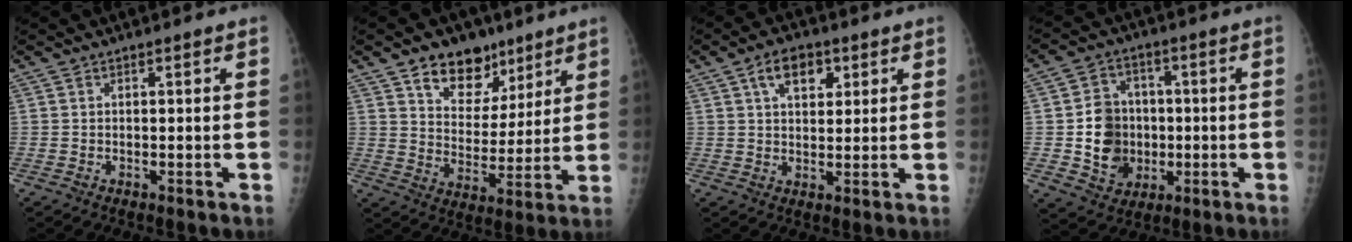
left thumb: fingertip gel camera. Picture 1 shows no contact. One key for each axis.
{"total": 12.6, "fx": 8.1, "fy": 8.2, "fz": 5.0, "tx": -0.035, "ty": -0.040, "tz": 0.133}
{"total": 6.9, "fx": 3.0, "fy": 4.2, "fz": 4.6, "tx": -0.049, "ty": -0.005, "tz": 0.046}
{"total": 11.9, "fx": -1.1, "fy": 10.2, "fz": 6.0, "tx": -0.058, "ty": 0.005, "tz": -0.015}